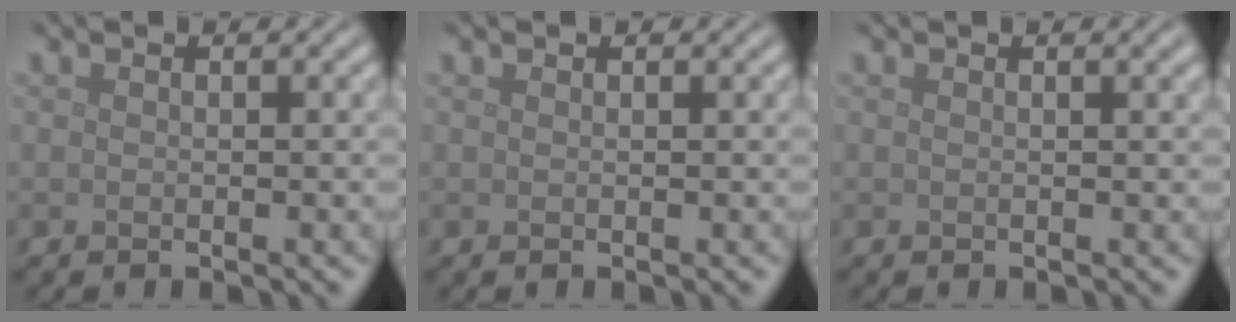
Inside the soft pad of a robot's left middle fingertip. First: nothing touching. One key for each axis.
{"total": 0.0}
{"total": 1.1, "fx": 0.6, "fy": 0.3, "fz": 0.9, "tx": -0.006, "ty": 0.005, "tz": 0.008}